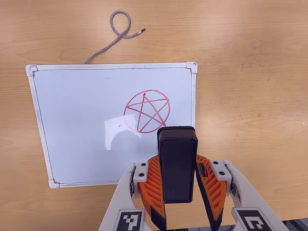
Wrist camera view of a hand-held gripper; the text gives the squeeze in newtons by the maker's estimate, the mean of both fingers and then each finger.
{"total": 6.7, "left": 5.3, "right": 8.2}